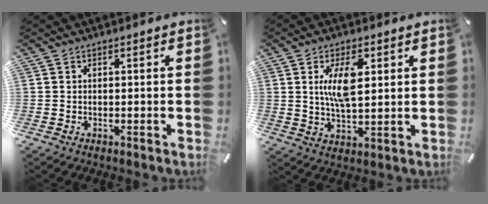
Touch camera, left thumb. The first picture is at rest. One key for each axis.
{"total": 9.7, "fx": 2.9, "fy": 4.4, "fz": 8.1, "tx": -0.164, "ty": -0.009, "tz": 0.039}